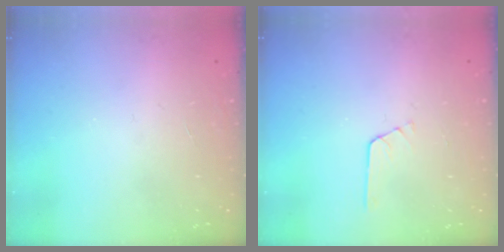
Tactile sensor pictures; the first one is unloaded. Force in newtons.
{"total": 3.3, "press": 3.3, "slide": 0.3}